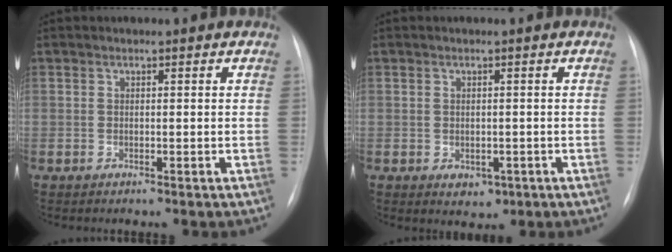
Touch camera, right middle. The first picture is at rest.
{"total": 2.7, "force": [-1.1, 1.9, 1.5], "torque": [-0.014, -0.001, -0.003]}